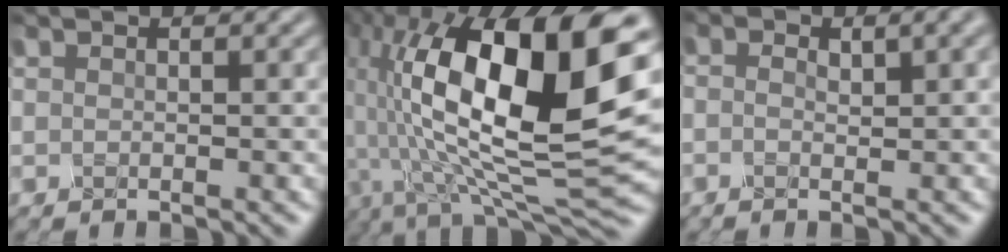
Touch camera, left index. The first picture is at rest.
{"total": 17.3, "force": [0.0, 7.5, 15.6], "torque": [-0.283, 0.020, 0.007]}
{"total": 1.5, "force": [-0.7, -0.3, 1.3], "torque": [-0.023, 0.001, 0.001]}